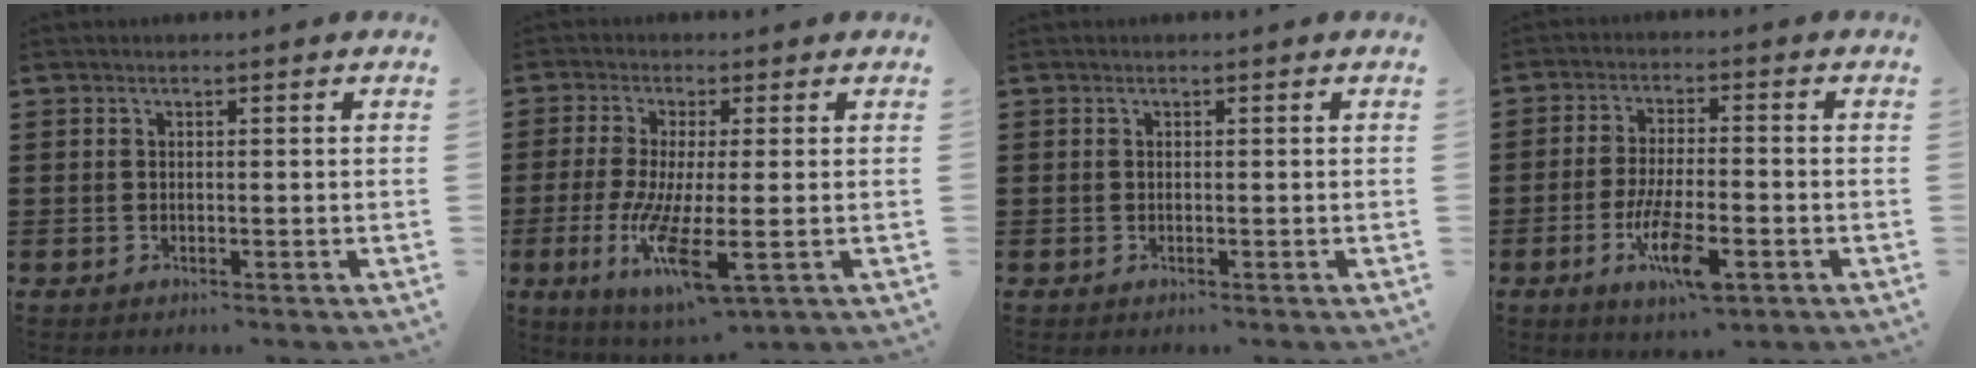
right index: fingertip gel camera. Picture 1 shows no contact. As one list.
[{"total": 9.8, "force": [-2.6, 1.3, 9.3], "torque": [-0.197, -0.025, -0.046]}, {"total": 0.0}, {"total": 9.0, "force": [-3.7, 2.5, 7.8], "torque": [-0.162, -0.010, -0.065]}]